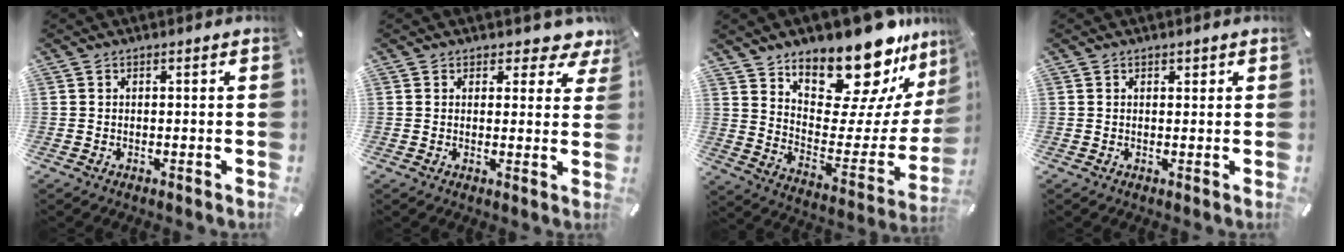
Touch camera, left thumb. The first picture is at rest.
{"total": 4.2, "force": [3.1, 2.5, 1.4], "torque": [0.001, -0.023, 0.046]}
{"total": 22.4, "force": [19.0, 7.9, 8.8], "torque": [-0.119, -0.157, 0.314]}
{"total": 0.9, "force": [0.5, 0.6, 0.4], "torque": [-0.008, 0.003, 0.009]}